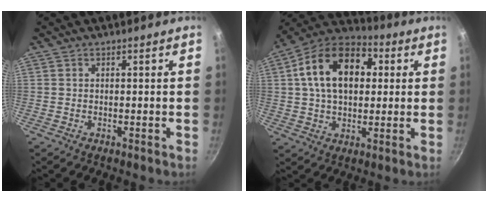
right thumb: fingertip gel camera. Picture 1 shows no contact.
{"total": 17.7, "force": [3.8, 11.7, 12.8], "torque": [-0.186, 0.023, 0.044]}